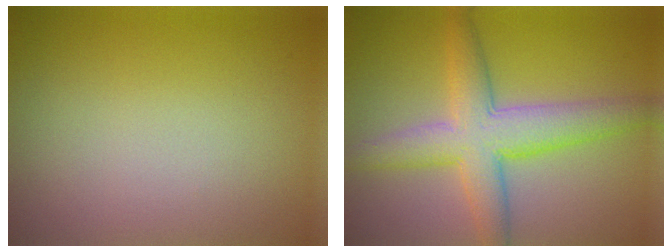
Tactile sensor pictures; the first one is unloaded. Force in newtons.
{"total": 6.0, "press": 6.0, "slide": 0.1}